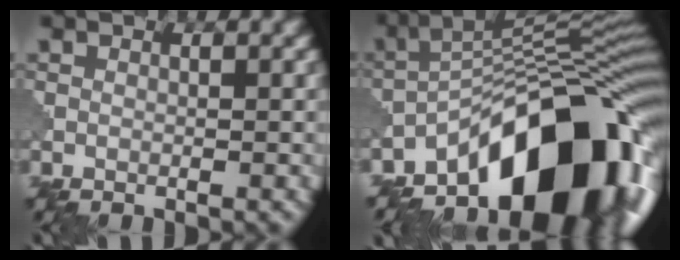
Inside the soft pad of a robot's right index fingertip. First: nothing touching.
{"total": 16.2, "force": [-9.9, 6.6, 11.1], "torque": [-0.138, 0.021, -0.175]}